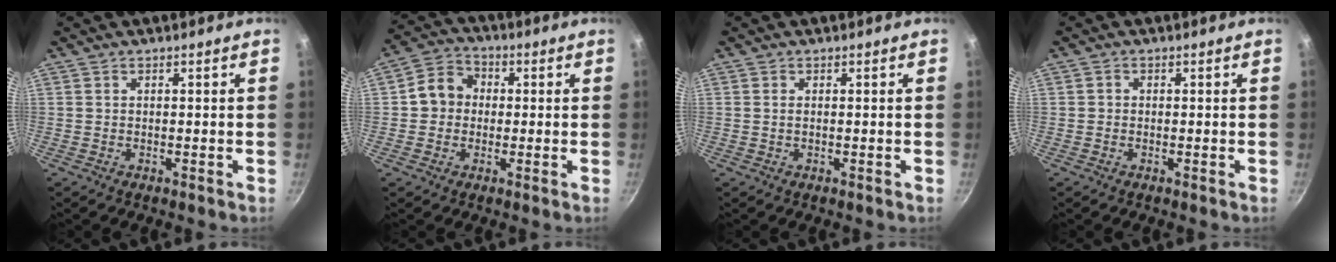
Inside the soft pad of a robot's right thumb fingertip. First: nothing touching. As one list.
[{"total": 7.4, "force": [0.1, 6.5, 3.5], "torque": [-0.043, 0.024, -0.012]}, {"total": 0.7, "force": [0.1, 0.4, 0.6], "torque": [-0.014, 0.000, 0.004]}, {"total": 0.8, "force": [-0.1, 0.7, 0.2], "torque": [0.000, 0.002, -0.005]}]